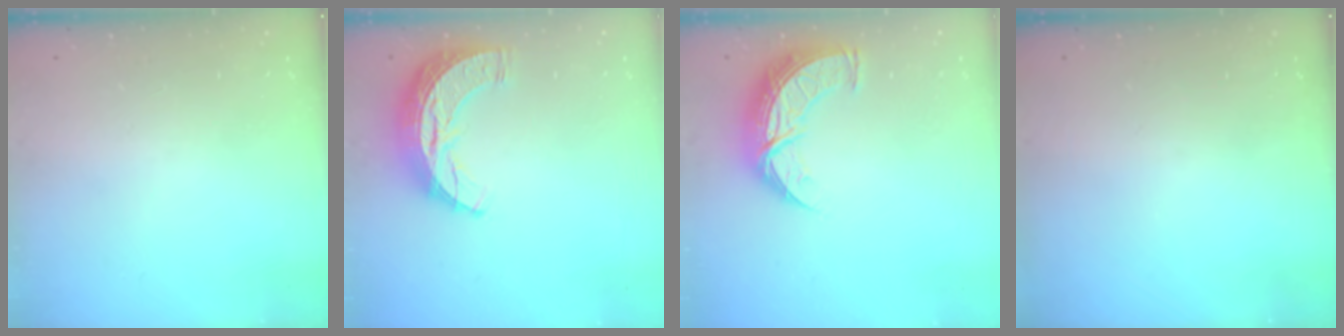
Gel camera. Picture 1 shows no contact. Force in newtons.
{"total": 11.3, "press": 11.2, "slide": 0.7}
{"total": 10.7, "press": 10.6, "slide": 0.8}
{"total": 0.0}